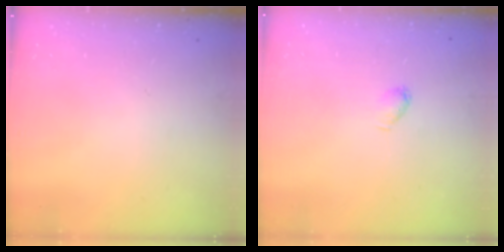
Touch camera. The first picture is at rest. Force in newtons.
{"total": 3.0, "press": 2.9, "slide": 0.6}